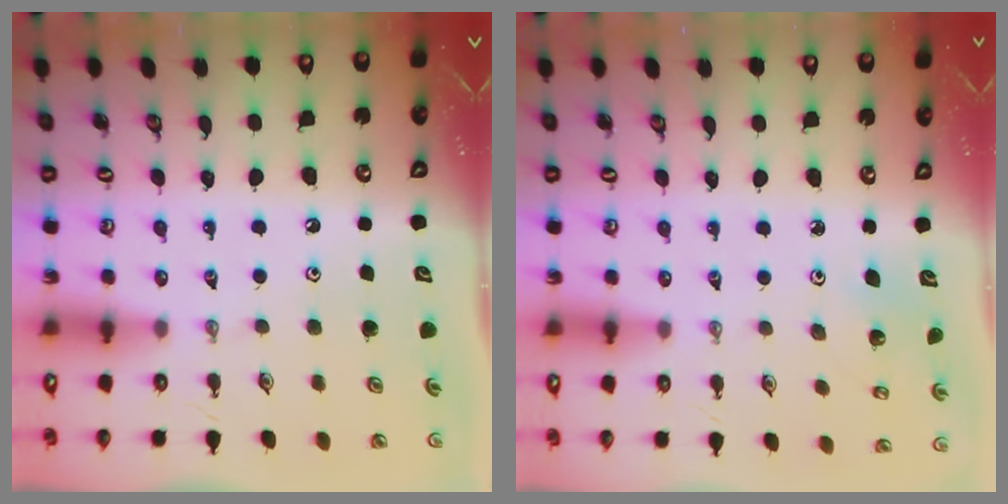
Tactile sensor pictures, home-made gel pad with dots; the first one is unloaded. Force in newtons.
{"total": 2.2, "press": 2.2, "slide": 0.2}